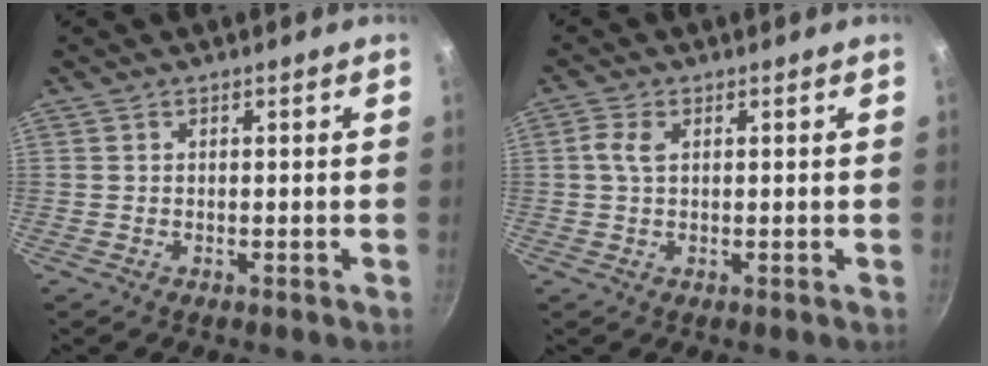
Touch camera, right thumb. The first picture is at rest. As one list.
[{"total": 3.1, "force": [0.7, 1.8, 2.4], "torque": [-0.055, 0.008, 0.012]}]